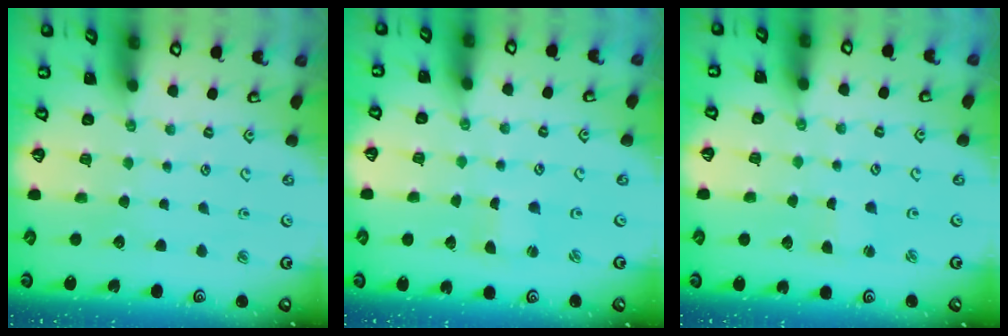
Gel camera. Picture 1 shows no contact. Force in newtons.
{"total": 0.0}
{"total": 0.9, "press": 0.9, "slide": 0.0}